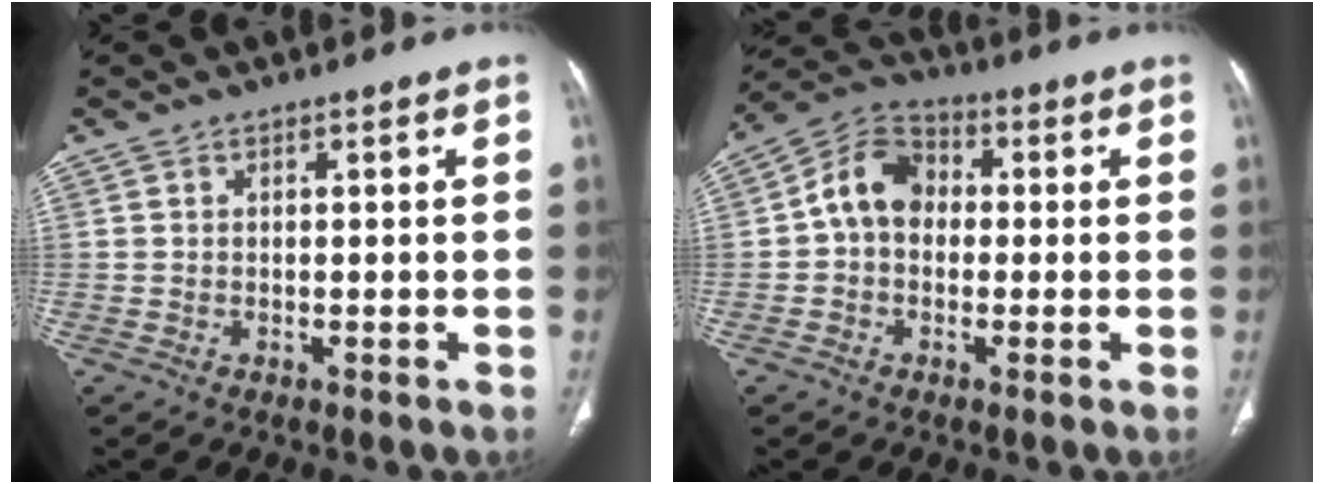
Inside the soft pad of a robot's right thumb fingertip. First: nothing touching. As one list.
[{"total": 9.1, "force": [0.1, 7.2, 5.7], "torque": [-0.081, 0.031, -0.013]}]